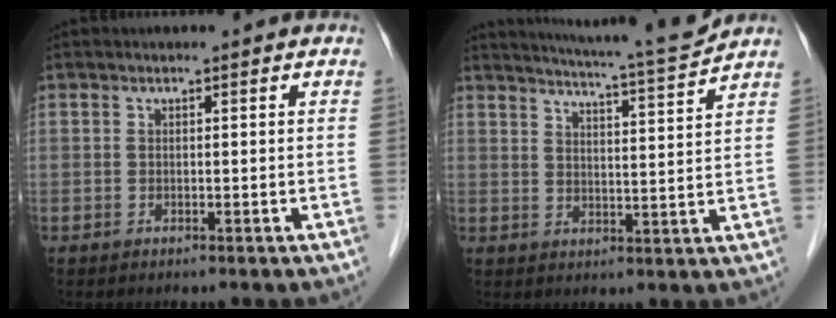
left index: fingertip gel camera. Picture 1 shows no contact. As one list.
[{"total": 10.6, "force": [10.0, -1.5, 3.3], "torque": [-0.063, -0.020, 0.142]}]